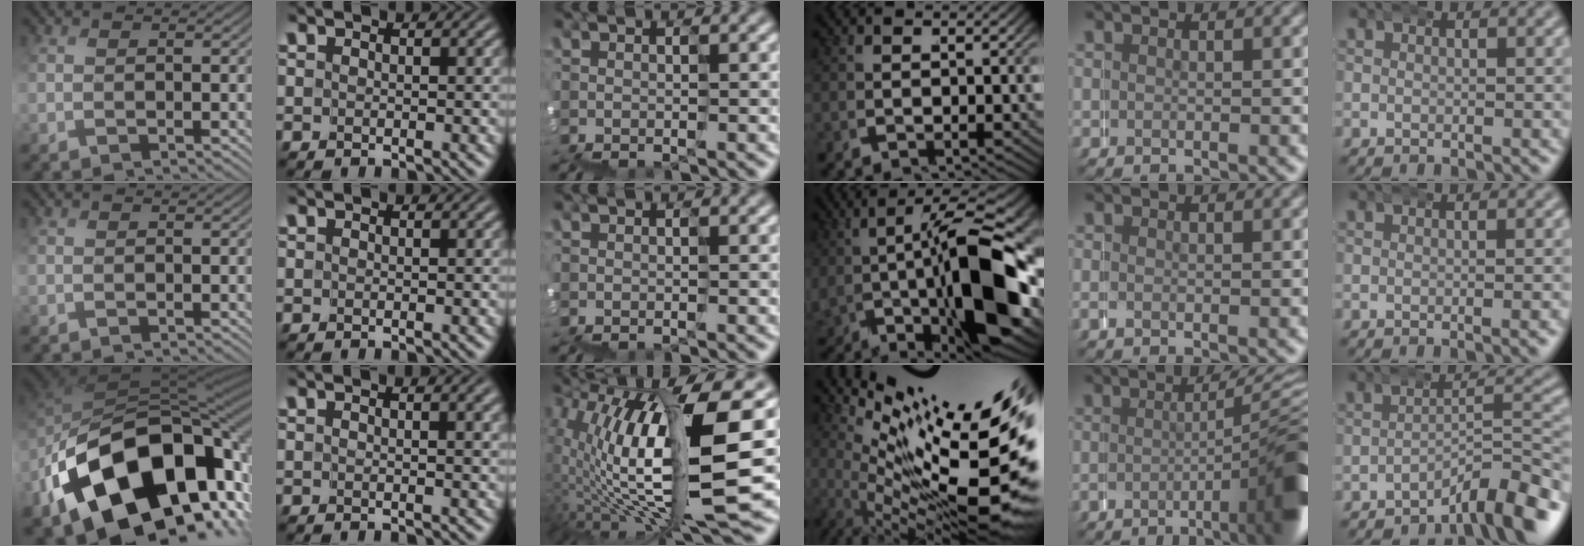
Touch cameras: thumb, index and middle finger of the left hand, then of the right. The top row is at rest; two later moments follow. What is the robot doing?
{"motion": "wrap", "object": "duck tape"}